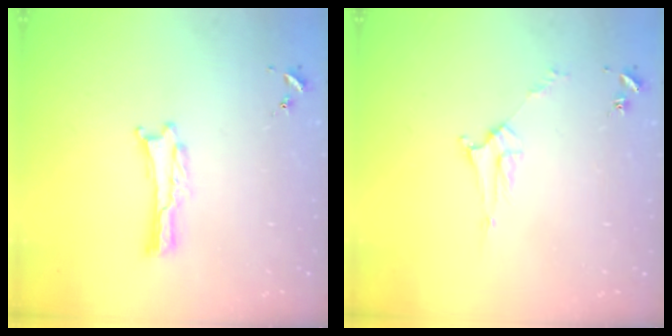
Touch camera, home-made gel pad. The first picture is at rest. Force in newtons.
{"total": 3.8, "press": 3.8, "slide": 0.3}